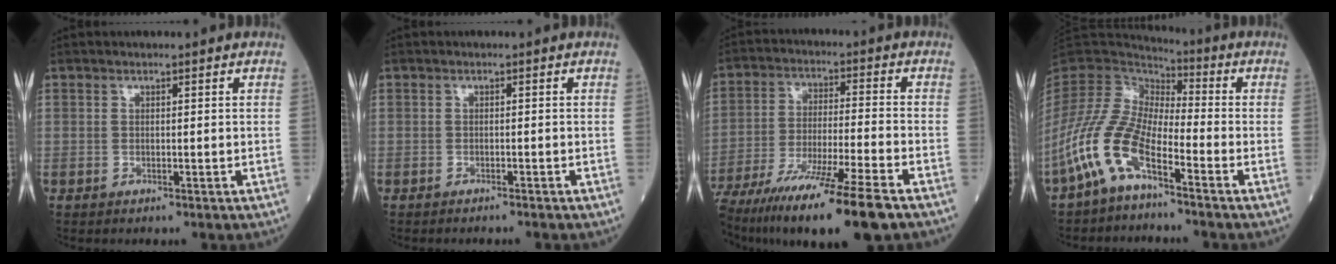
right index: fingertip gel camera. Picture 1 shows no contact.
{"total": 1.4, "force": [-1.4, -0.2, 0.4], "torque": [-0.007, 0.000, -0.018]}
{"total": 19.6, "force": [-13.9, 0.2, 13.8], "torque": [-0.227, -0.054, -0.235]}
{"total": 10.6, "force": [-5.8, 3.7, 8.0], "torque": [-0.188, 0.006, -0.124]}